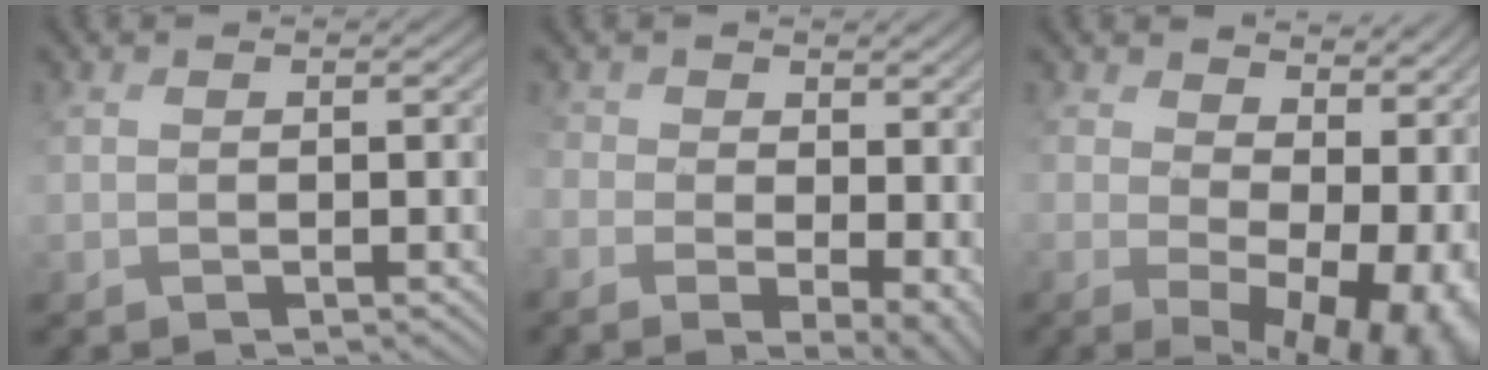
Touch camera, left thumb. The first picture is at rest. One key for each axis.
{"total": 8.5, "fx": -1.4, "fy": 5.5, "fz": 6.4, "tx": -0.145, "ty": -0.033, "tz": -0.005}
{"total": 14.2, "fx": 2.4, "fy": 9.0, "fz": 10.7, "tx": -0.134, "ty": -0.028, "tz": 0.084}